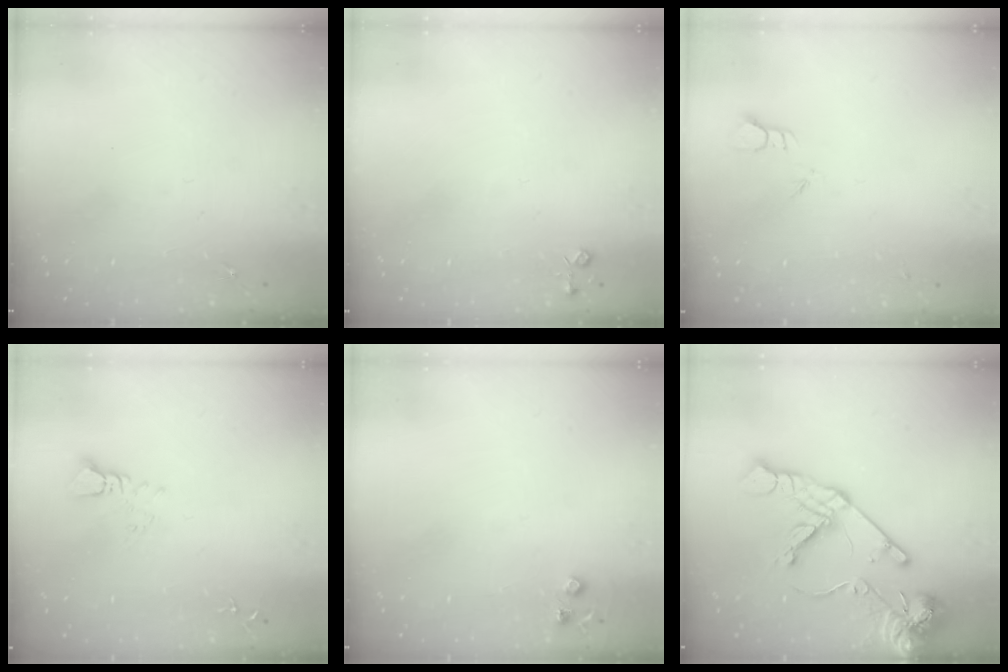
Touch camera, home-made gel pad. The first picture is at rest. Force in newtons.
{"total": 3.7, "press": 3.7, "slide": 0.5}
{"total": 2.0, "press": 2.0, "slide": 0.1}
{"total": 3.3, "press": 3.3, "slide": 0.2}
{"total": 4.2, "press": 4.1, "slide": 0.7}
{"total": 17.1, "press": 16.9, "slide": 2.3}